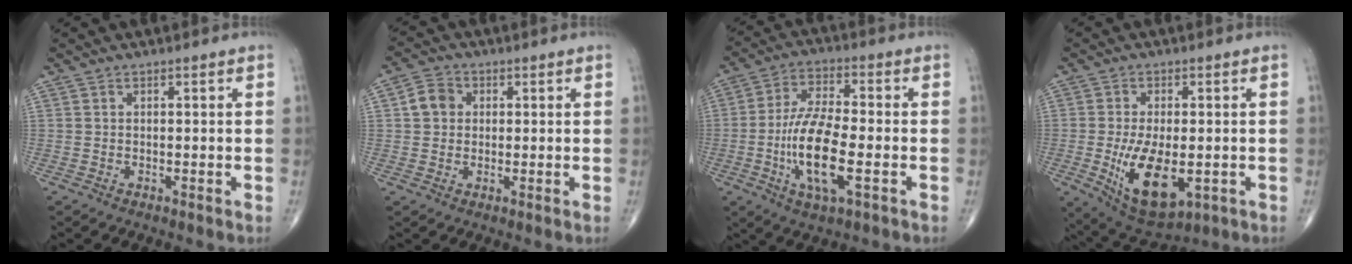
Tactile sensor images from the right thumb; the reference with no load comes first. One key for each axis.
{"total": 4.6, "fx": 0.7, "fy": 3.9, "fz": 2.2, "tx": -0.030, "ty": 0.008, "tz": 0.006}
{"total": 13.7, "fx": -3.4, "fy": 4.6, "fz": 12.5, "tx": -0.248, "ty": 0.010, "tz": -0.063}
{"total": 12.7, "fx": -2.7, "fy": 6.3, "fz": 10.7, "tx": -0.179, "ty": -0.015, "tz": -0.027}